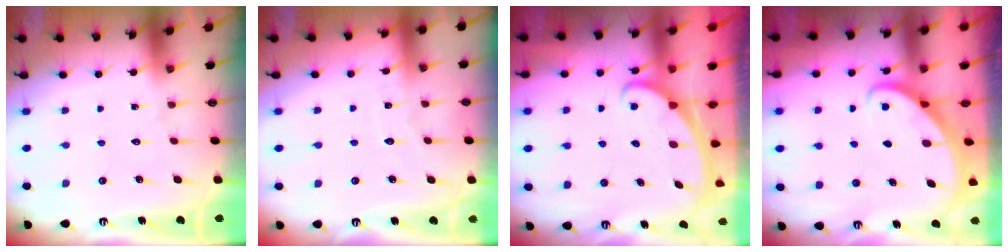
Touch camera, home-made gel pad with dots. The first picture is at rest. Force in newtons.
{"total": 2.9, "press": 2.9, "slide": 0.3}
{"total": 1.9, "press": 1.9, "slide": 0.1}
{"total": 2.6, "press": 2.6, "slide": 0.2}